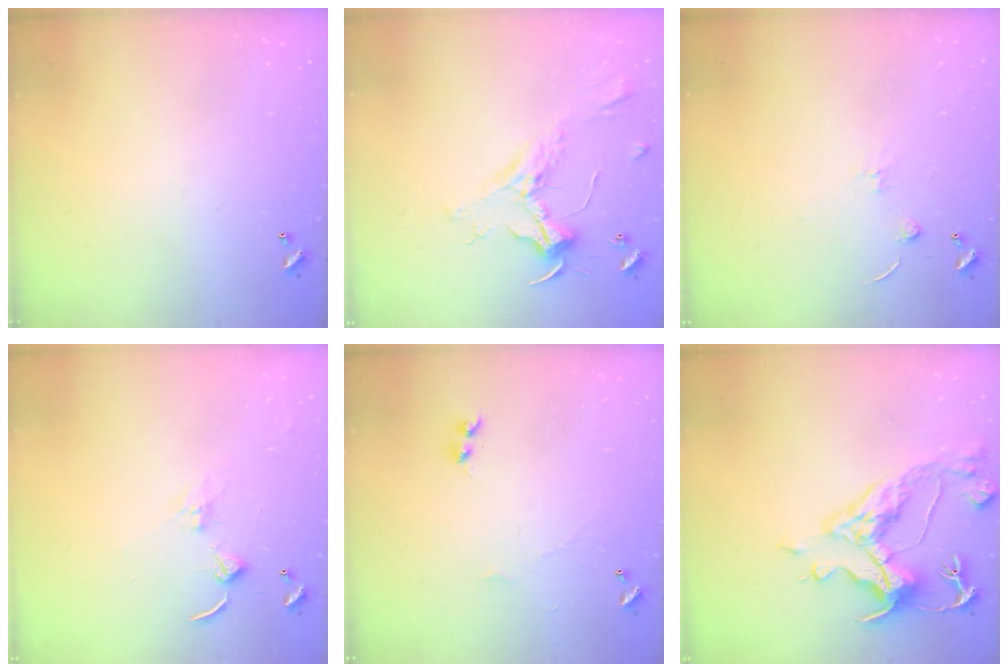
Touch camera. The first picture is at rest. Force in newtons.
{"total": 2.3, "press": 2.2, "slide": 0.8}
{"total": 1.3, "press": 1.2, "slide": 0.5}
{"total": 1.4, "press": 1.3, "slide": 0.3}
{"total": 1.9, "press": 1.8, "slide": 0.5}
{"total": 8.7, "press": 8.5, "slide": 1.9}